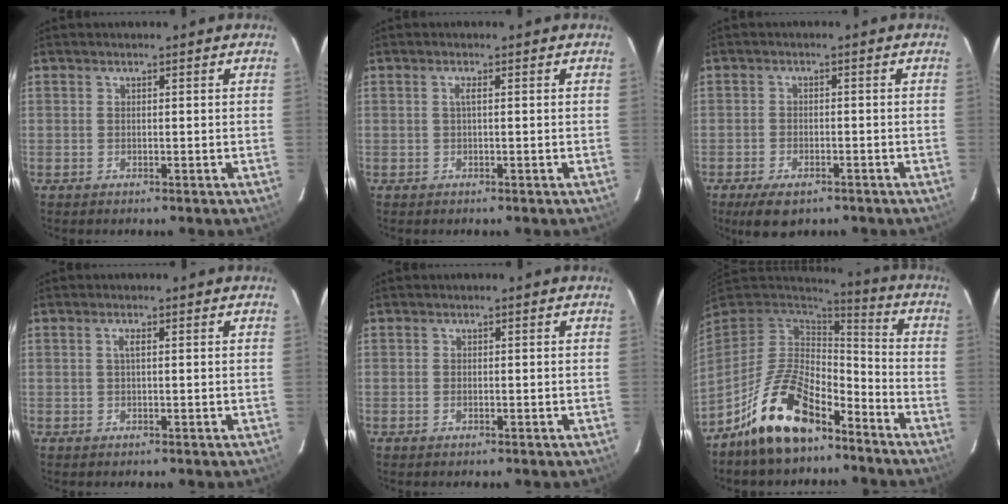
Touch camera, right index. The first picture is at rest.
{"total": 1.0, "force": [0.0, -0.2, 1.0], "torque": [-0.017, 0.001, -0.001]}
{"total": 5.8, "force": [-4.2, 2.5, 3.1], "torque": [-0.075, -0.016, -0.066]}
{"total": 1.1, "force": [0.2, 0.0, 1.1], "torque": [-0.021, 0.001, 0.002]}
{"total": 0.6, "force": [-0.3, 0.4, 0.4], "torque": [-0.006, -0.002, -0.005]}
{"total": 16.4, "force": [-10.9, 7.1, 10.0], "torque": [-0.208, 0.001, -0.191]}